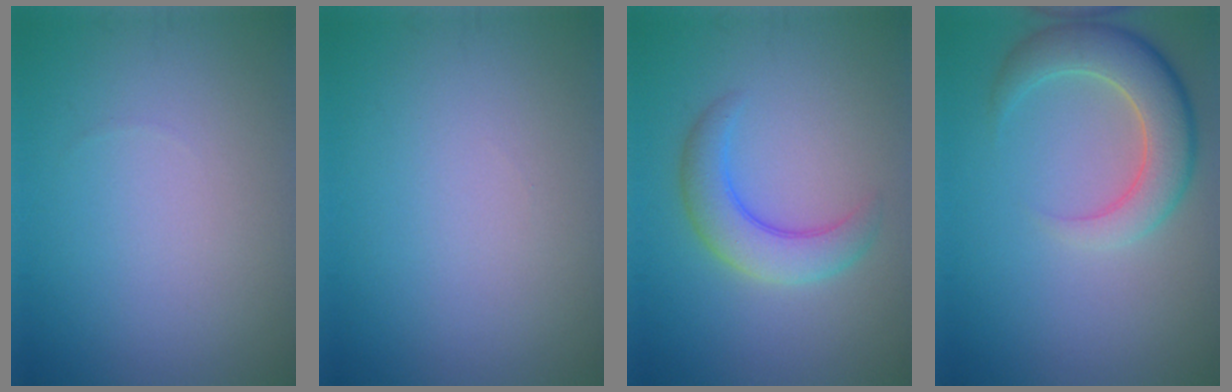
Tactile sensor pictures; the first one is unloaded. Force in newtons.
{"total": 0.0}
{"total": 4.3, "press": 4.3, "slide": 0.2}
{"total": 5.7, "press": 5.7, "slide": 0.6}